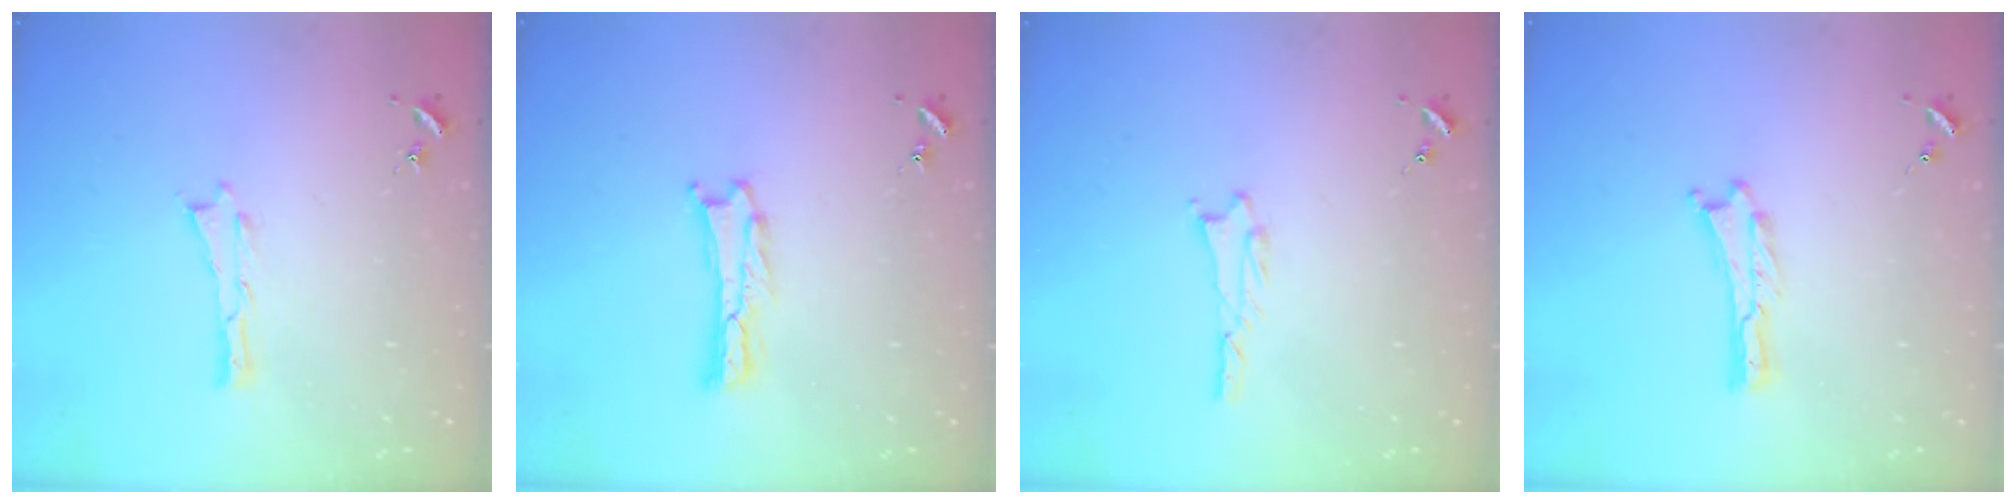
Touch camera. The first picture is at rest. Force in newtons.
{"total": 0.6, "press": 0.5, "slide": 0.2}
{"total": 1.0, "press": 1.0, "slide": 0.1}
{"total": 0.0}